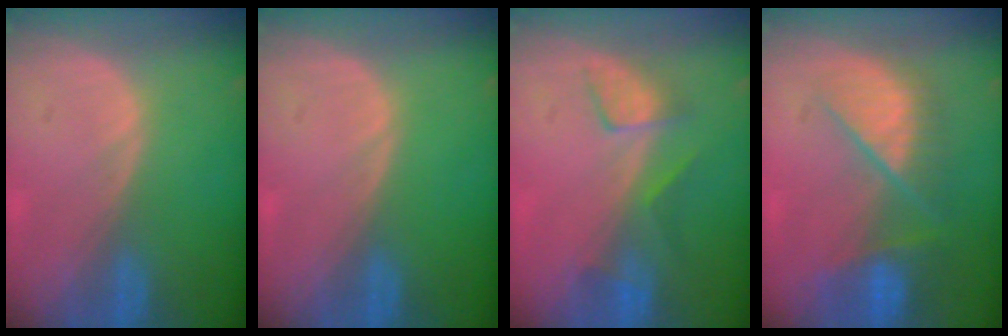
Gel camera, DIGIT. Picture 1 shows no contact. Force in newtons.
{"total": 0.0}
{"total": 4.2, "press": 4.1, "slide": 1.3}
{"total": 9.8, "press": 8.3, "slide": 5.2}